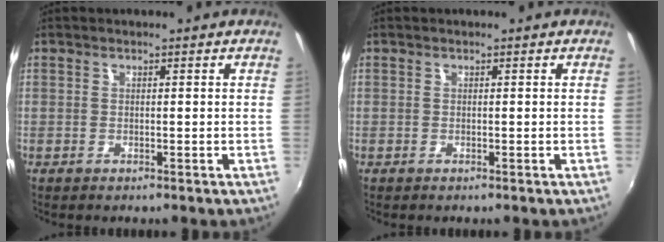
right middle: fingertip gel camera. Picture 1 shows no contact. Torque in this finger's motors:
{"motor_torque": [-0.02, -0.01, 0.00, -0.02]}